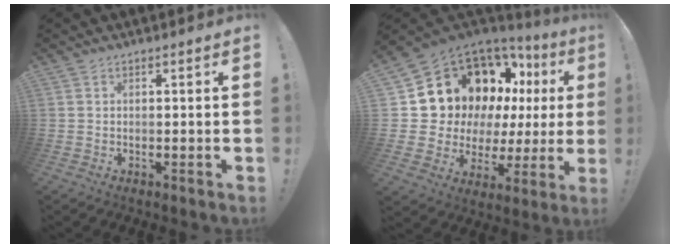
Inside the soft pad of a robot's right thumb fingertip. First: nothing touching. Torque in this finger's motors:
{"motor_torque": [2.50, 2.50, 0.23, 0.22, 0.37]}